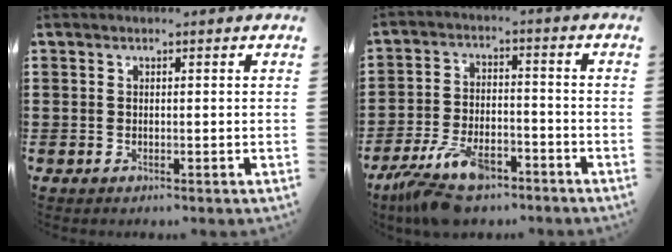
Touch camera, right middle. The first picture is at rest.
{"total": 10.2, "force": [-7.7, 3.6, 5.6], "torque": [-0.117, 0.012, -0.147]}